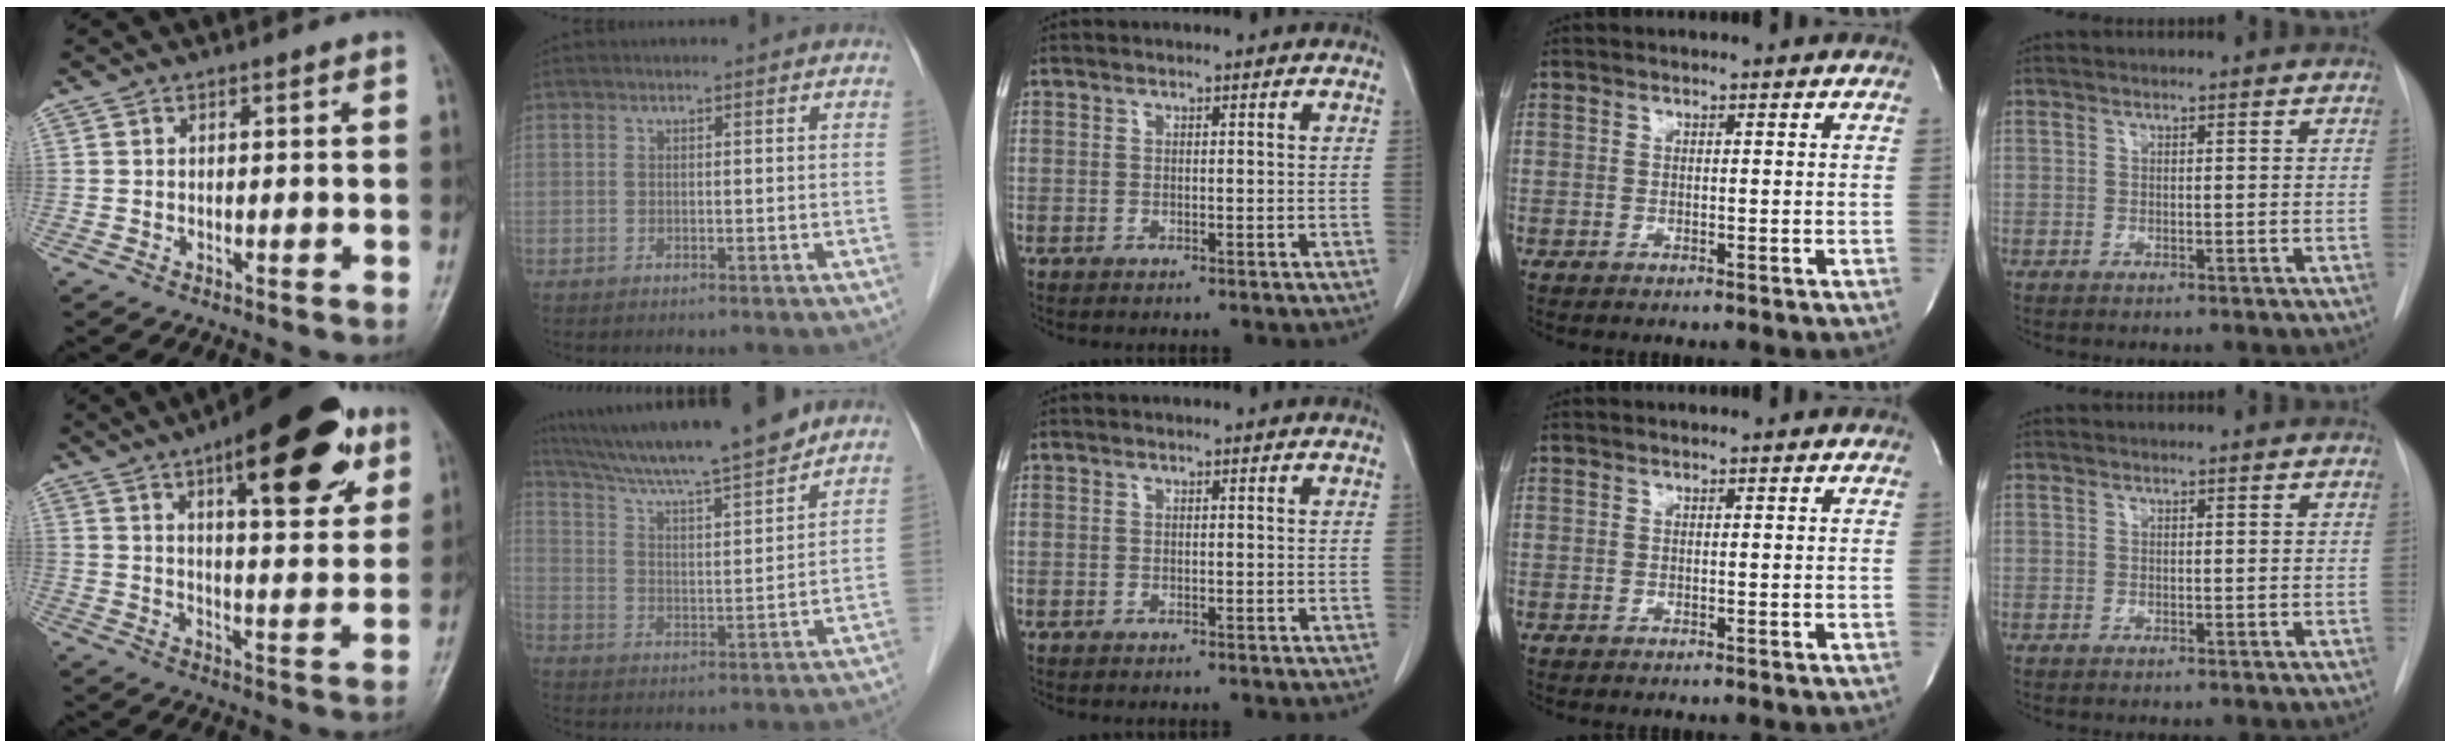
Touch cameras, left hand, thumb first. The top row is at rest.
{"thumb": {"total": 20.4, "force": [10.6, 7.2, 15.8], "torque": [-0.188, -0.031, 0.151]}, "index": {"total": 16.5, "force": [14.6, 0.0, 7.6], "torque": [-0.130, 0.009, 0.234]}}